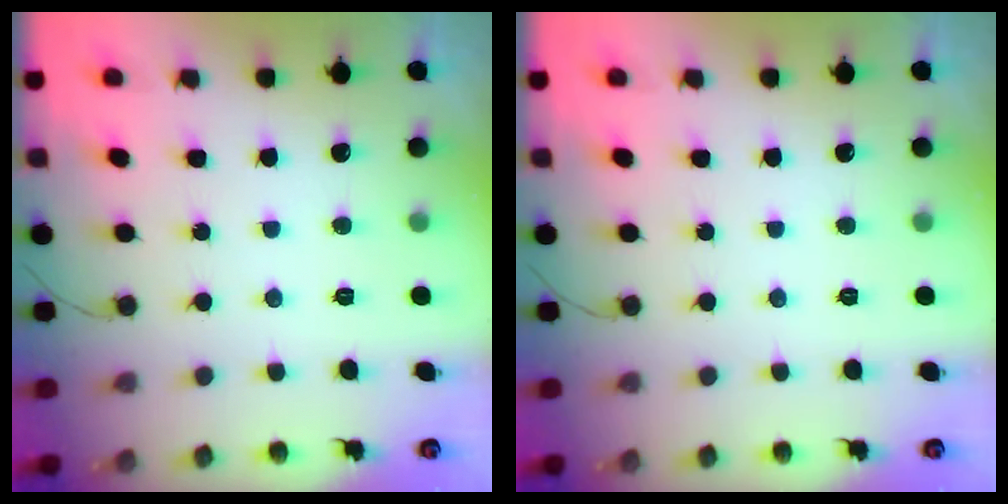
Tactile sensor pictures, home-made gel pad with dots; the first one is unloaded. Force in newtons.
{"total": 0.0}